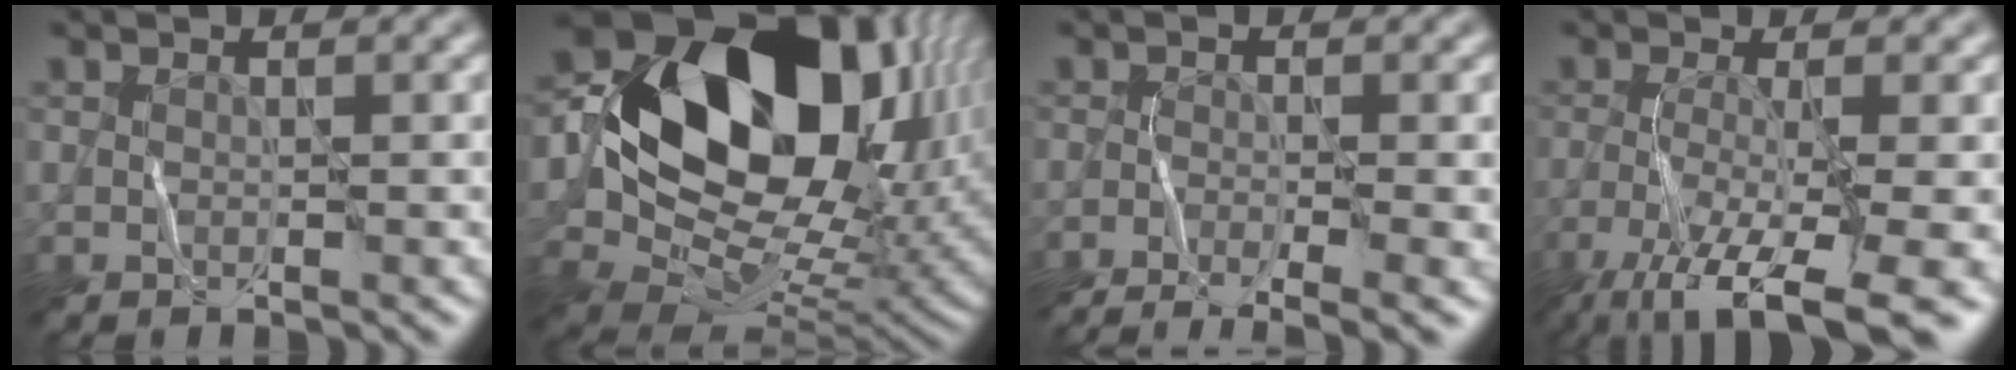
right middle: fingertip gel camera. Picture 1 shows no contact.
{"total": 17.0, "force": [3.4, 11.9, 11.6], "torque": [-0.205, 0.011, 0.073]}
{"total": 5.2, "force": [-3.9, 0.8, 3.3], "torque": [-0.046, 0.002, -0.056]}
{"total": 8.9, "force": [-4.9, 2.0, 7.2], "torque": [-0.126, -0.013, -0.075]}